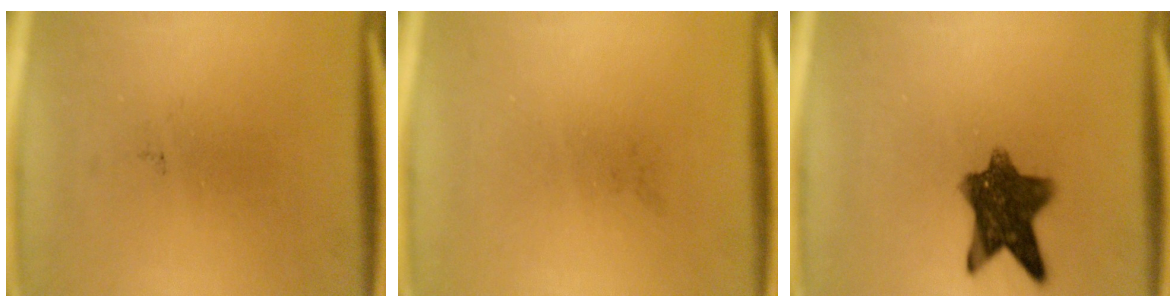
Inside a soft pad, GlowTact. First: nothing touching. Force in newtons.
{"total": 0.0}
{"total": 9.7}